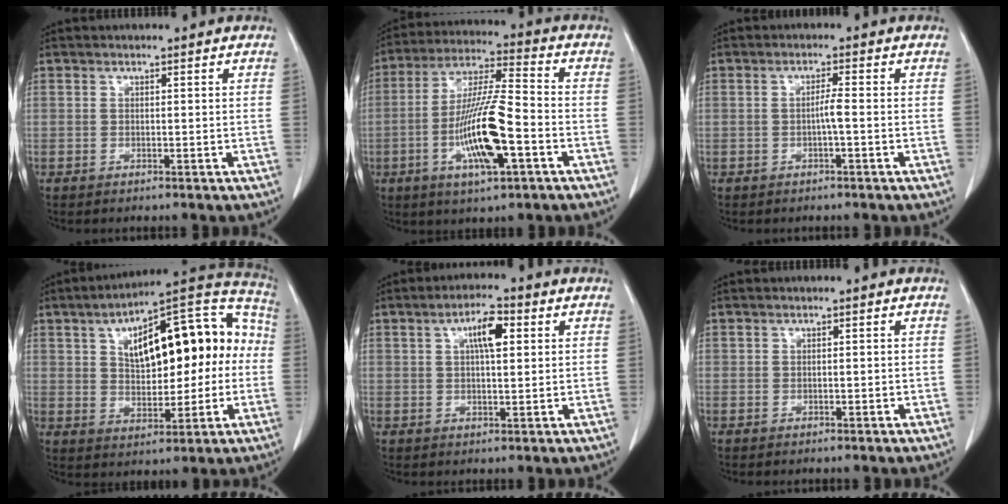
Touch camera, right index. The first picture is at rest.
{"total": 14.7, "force": [-4.4, 2.6, 13.8], "torque": [-0.271, -0.004, -0.077]}
{"total": 2.3, "force": [-0.4, 0.2, 2.2], "torque": [-0.044, 0.002, -0.006]}
{"total": 22.6, "force": [3.1, 10.1, 20.0], "torque": [-0.313, 0.052, 0.051]}
{"total": 6.2, "force": [2.0, 2.0, 5.5], "torque": [-0.101, 0.010, 0.036]}
{"total": 1.0, "force": [-0.1, 0.6, 0.7], "torque": [-0.021, 0.006, 0.004]}